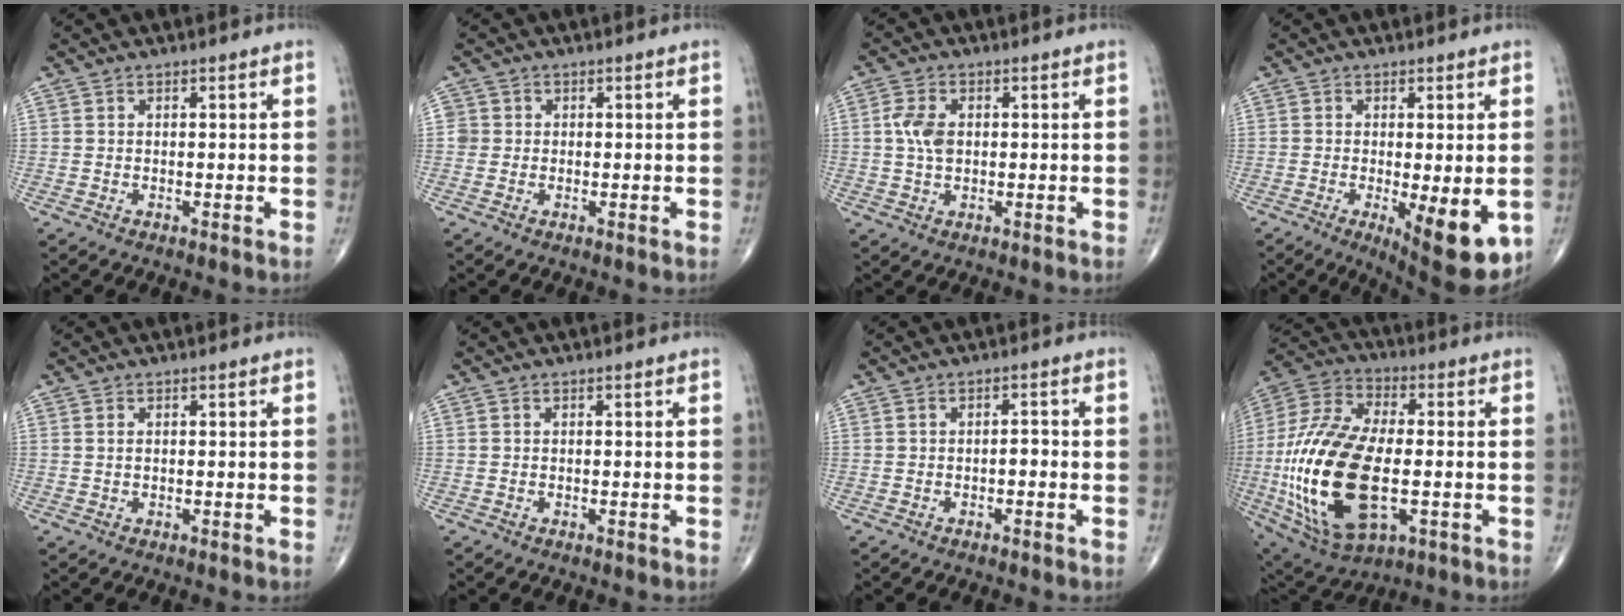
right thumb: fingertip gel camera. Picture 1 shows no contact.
{"total": 2.0, "force": [0.0, 2.0, 0.2], "torque": [0.010, 0.006, -0.003]}
{"total": 4.9, "force": [0.4, 3.2, 3.8], "torque": [-0.078, 0.002, 0.005]}
{"total": 11.7, "force": [-3.2, 3.7, 10.6], "torque": [-0.141, -0.023, -0.035]}
{"total": 0.6, "force": [0.2, 0.3, 0.5], "torque": [-0.013, 0.002, 0.005]}
{"total": 0.0}
{"total": 1.6, "force": [-0.6, 0.8, 1.2], "torque": [-0.012, 0.007, -0.013]}
{"total": 27.3, "force": [-4.3, 13.5, 23.3], "torque": [-0.502, -0.004, -0.061]}